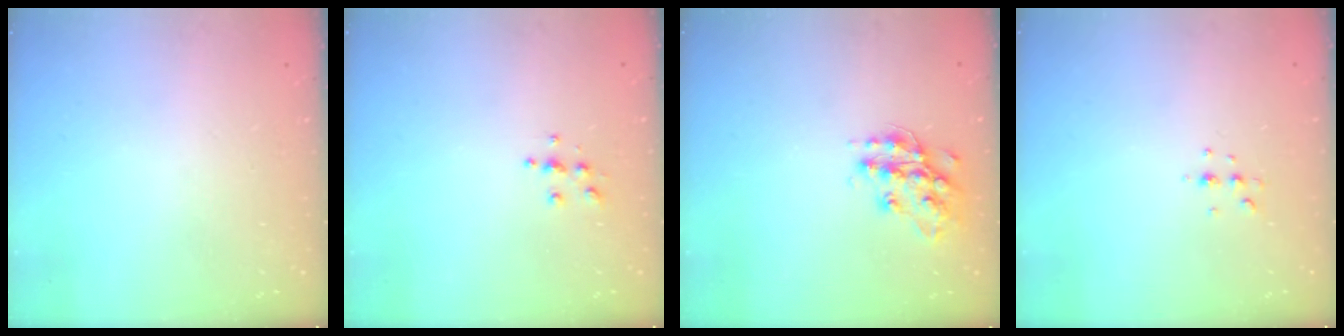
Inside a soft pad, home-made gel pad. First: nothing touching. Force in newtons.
{"total": 4.9, "press": 4.9, "slide": 0.5}
{"total": 14.4, "press": 14.4, "slide": 0.7}
{"total": 3.7, "press": 3.6, "slide": 0.7}